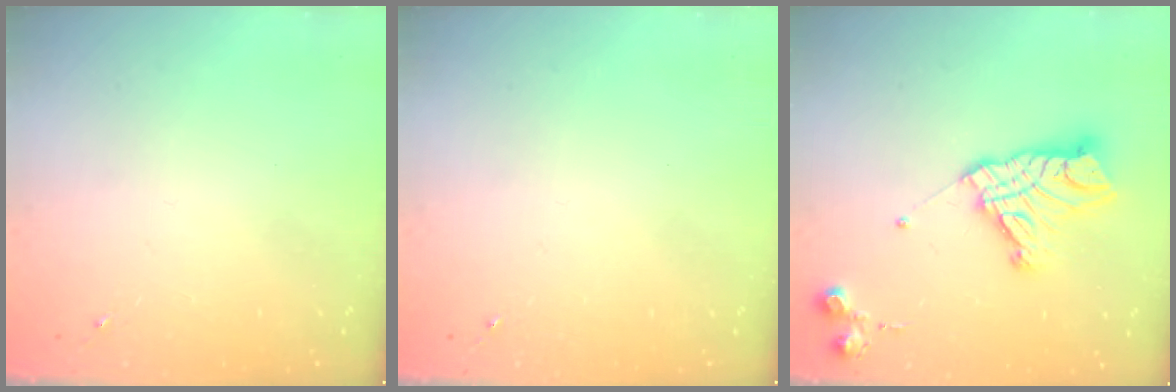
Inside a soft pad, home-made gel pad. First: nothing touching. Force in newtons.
{"total": 0.0}
{"total": 15.8, "press": 15.8, "slide": 1.3}